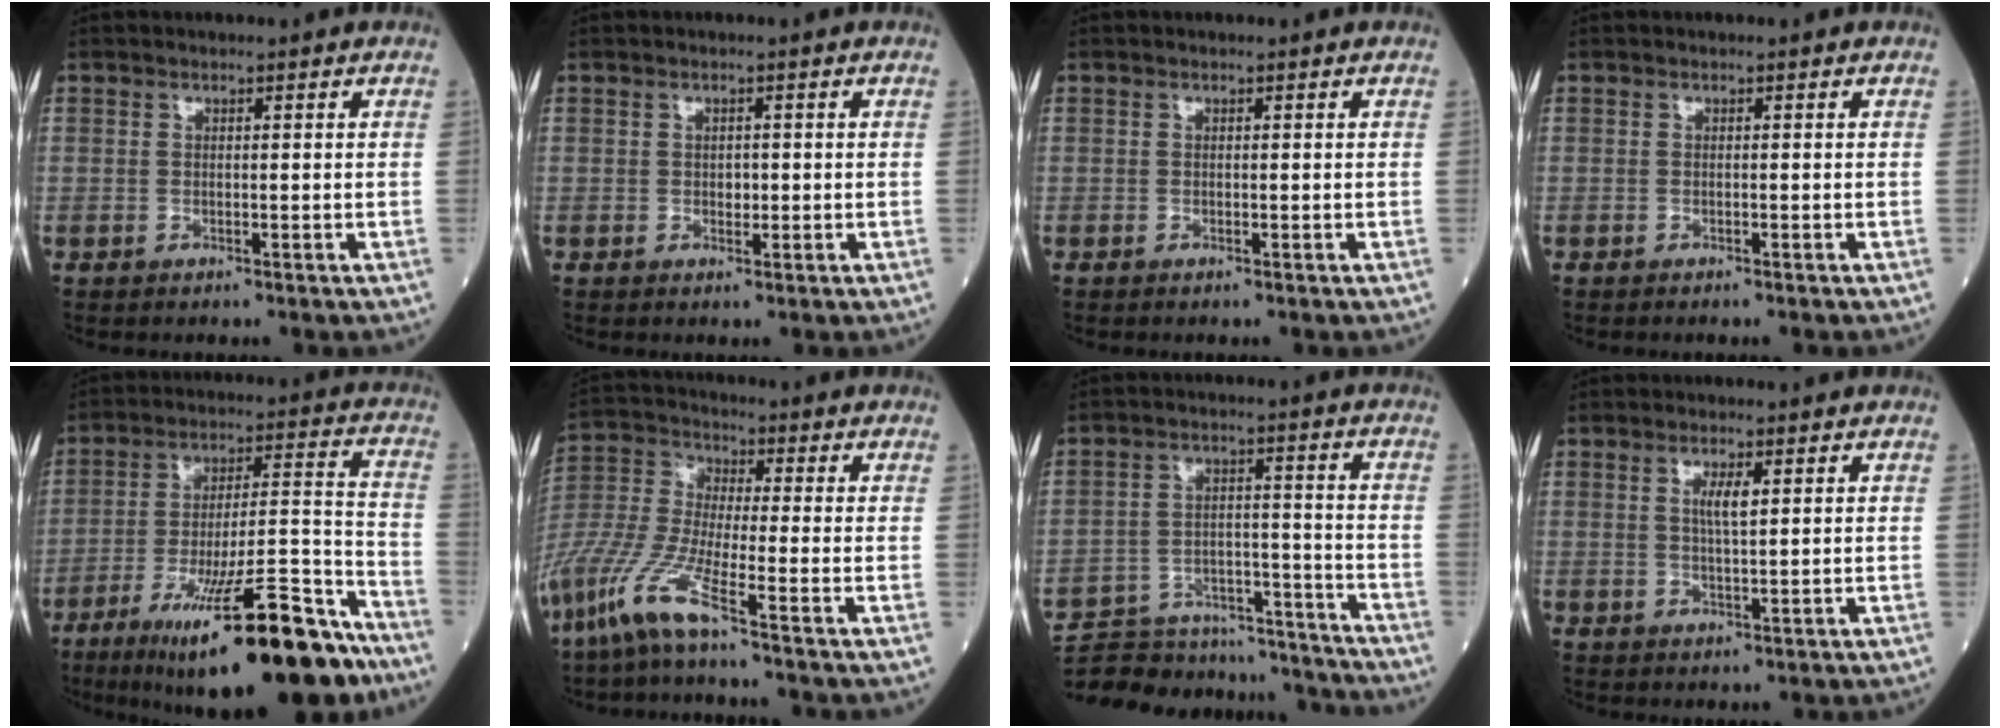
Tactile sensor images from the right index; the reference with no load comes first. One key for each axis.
{"total": 1.2, "fx": -0.1, "fy": 0.9, "fz": 0.8, "tx": -0.011, "ty": 0.001, "tz": 0.000}
{"total": 0.0}
{"total": 0.7, "fx": -0.6, "fy": 0.0, "fz": 0.3, "tx": -0.007, "ty": -0.002, "tz": -0.009}
{"total": 23.3, "fx": -15.7, "fy": 3.4, "fz": 16.8, "tx": -0.211, "ty": 0.001, "tz": -0.250}
{"total": 11.7, "fx": -7.4, "fy": 0.0, "fz": 9.0, "tx": -0.208, "ty": -0.031, "tz": -0.156}
{"total": 22.5, "fx": -21.4, "fy": 4.5, "fz": 5.5, "tx": -0.108, "ty": 0.010, "tz": -0.299}
{"total": 2.8, "fx": 0.9, "fy": 0.4, "fz": 2.6, "tx": -0.051, "ty": -0.003, "tz": 0.014}